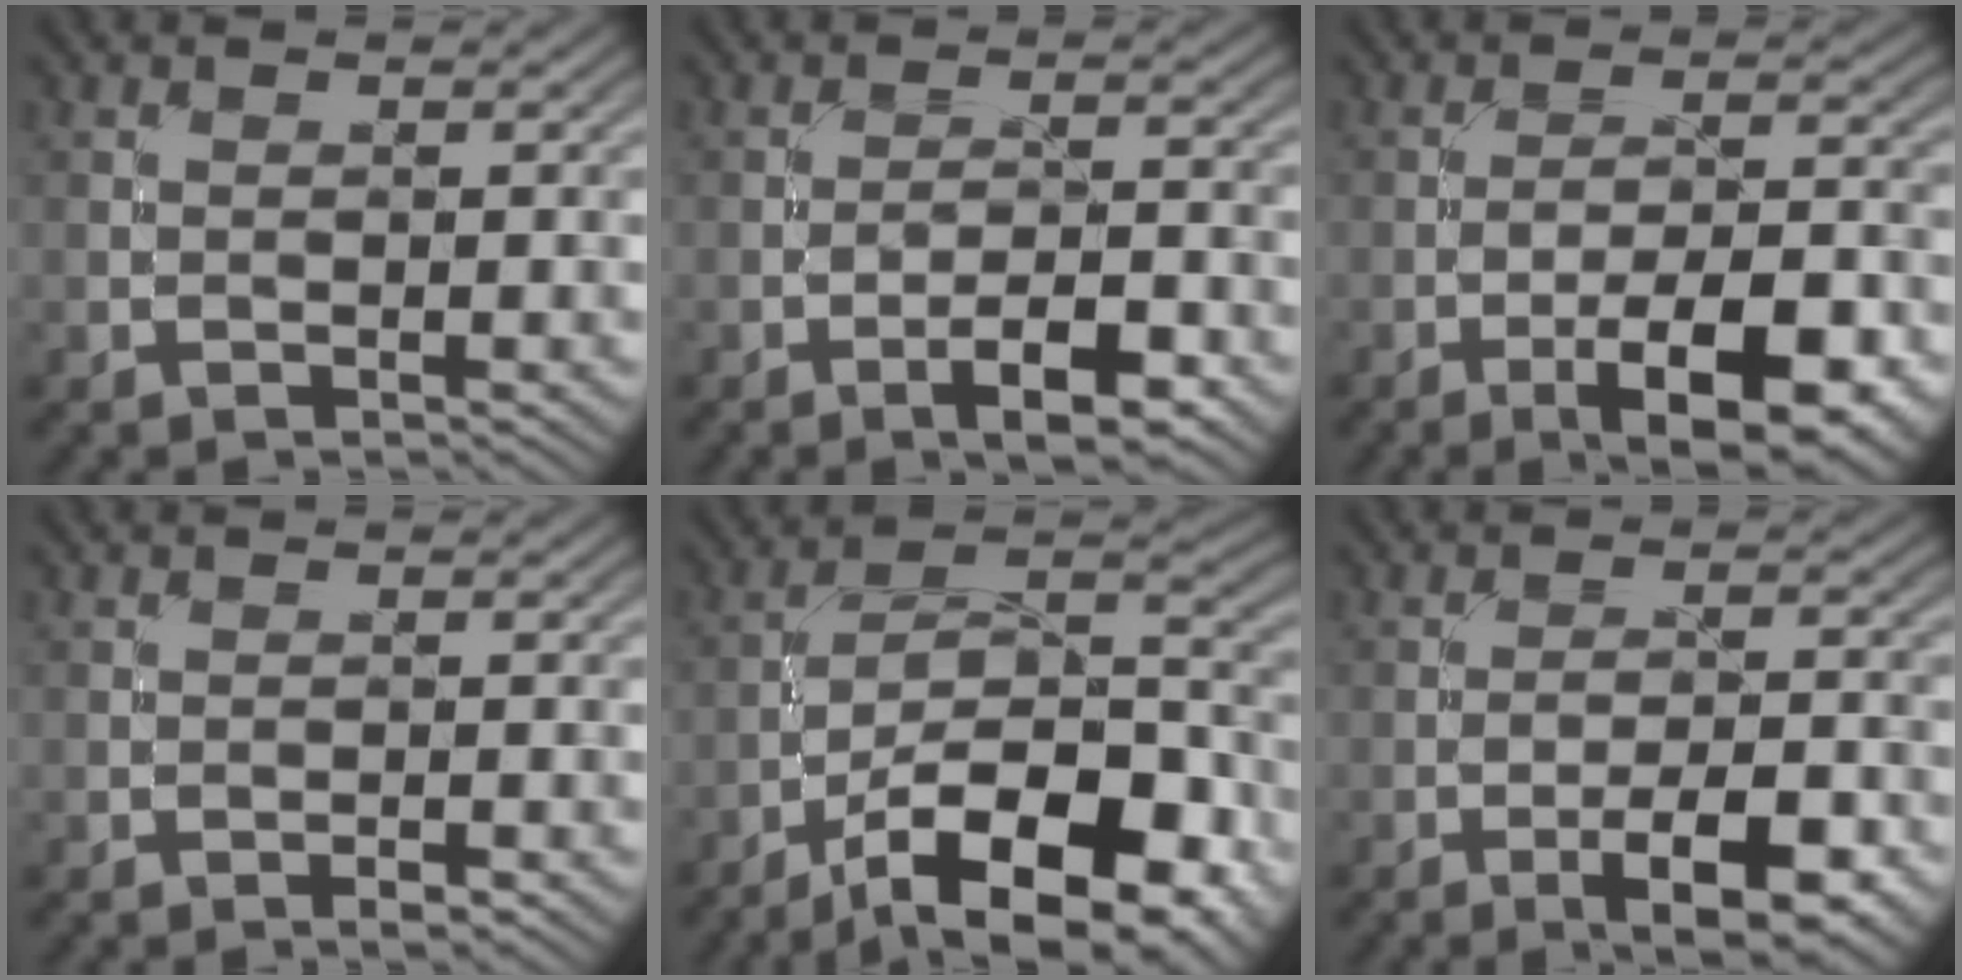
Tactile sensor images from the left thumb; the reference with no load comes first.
{"total": 5.6, "force": [-3.2, 1.7, 4.3], "torque": [-0.067, 0.010, -0.052]}
{"total": 10.5, "force": [-5.7, 3.2, 8.3], "torque": [-0.128, 0.003, -0.084]}
{"total": 1.1, "force": [-0.6, 0.4, 0.7], "torque": [-0.010, 0.001, -0.011]}
{"total": 17.1, "force": [-10.2, 6.8, 11.9], "torque": [-0.185, -0.008, -0.169]}
{"total": 7.6, "force": [-4.1, 2.3, 5.9], "torque": [-0.091, 0.004, -0.059]}